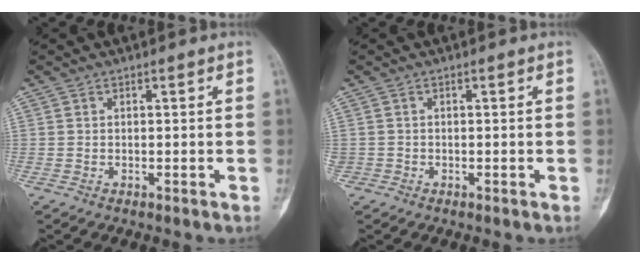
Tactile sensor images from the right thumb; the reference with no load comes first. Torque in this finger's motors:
{"motor_torque": [2.37, 2.64, 2.54, -0.23, 1.05]}